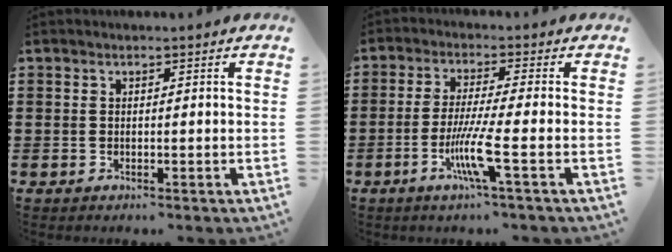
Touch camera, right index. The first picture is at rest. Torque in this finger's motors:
{"motor_torque": [1.32, -0.31, 0.54, 0.17]}